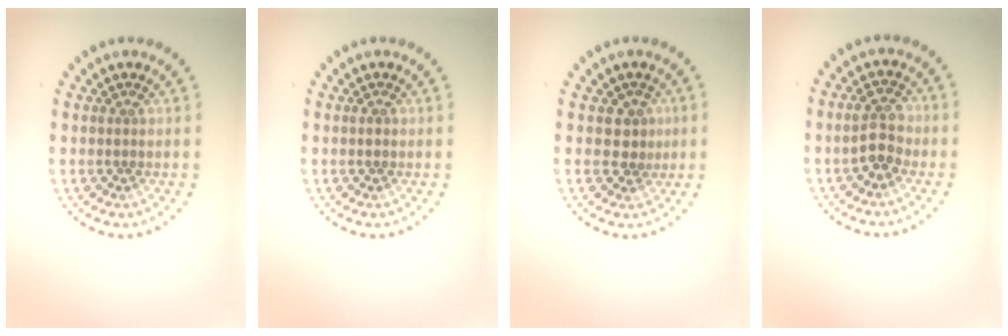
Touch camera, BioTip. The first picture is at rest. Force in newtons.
{"total": 0.8, "press": 0.8, "slide": 0.0}
{"total": 1.8, "press": 1.6, "slide": 0.9}
{"total": 2.7, "press": 2.7, "slide": 0.4}